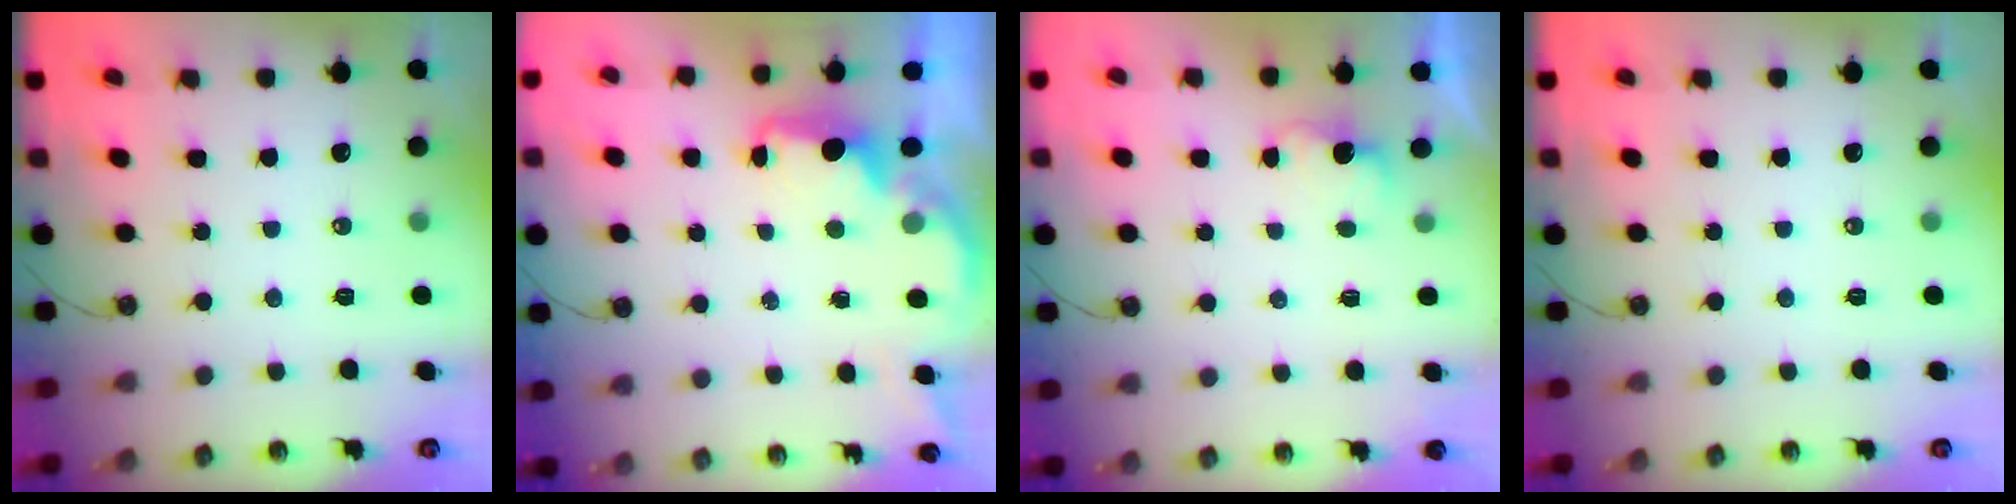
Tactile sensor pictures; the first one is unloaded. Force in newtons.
{"total": 2.1, "press": 2.0, "slide": 0.8}
{"total": 1.8, "press": 1.6, "slide": 0.8}
{"total": 0.0}